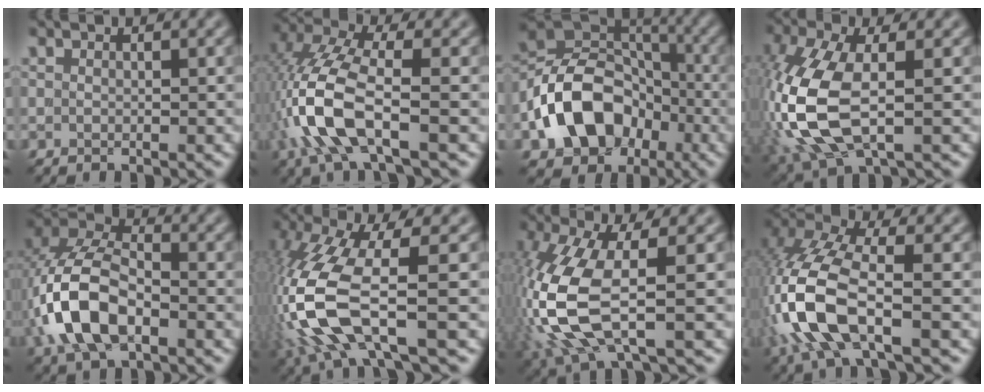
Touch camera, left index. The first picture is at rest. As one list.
[{"total": 7.9, "force": [-2.6, 2.9, 6.9], "torque": [-0.166, 0.010, -0.058]}, {"total": 11.4, "force": [-4.2, 8.3, 6.6], "torque": [-0.124, -0.001, -0.086]}, {"total": 9.6, "force": [-1.5, 4.3, 8.4], "torque": [-0.207, -0.003, -0.037]}, {"total": 9.0, "force": [-2.5, 5.1, 7.0], "torque": [-0.152, 0.016, -0.059]}, {"total": 11.1, "force": [-2.9, 3.3, 10.1], "torque": [-0.242, -0.005, -0.059]}, {"total": 10.1, "force": [-2.1, 3.8, 9.2], "torque": [-0.232, -0.008, -0.044]}, {"total": 9.5, "force": [-2.9, 4.0, 8.1], "torque": [-0.195, 0.010, -0.068]}]